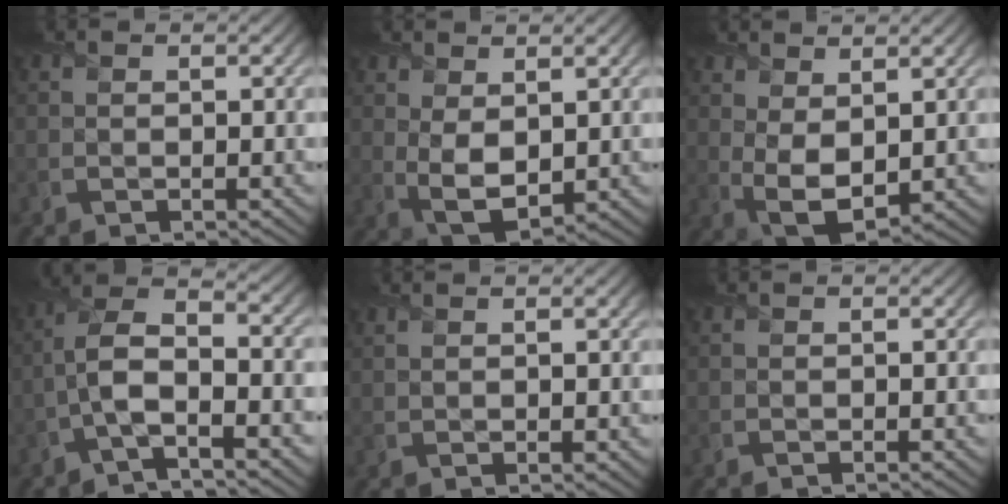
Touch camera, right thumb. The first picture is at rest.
{"total": 5.2, "force": [1.1, 2.9, 4.2], "torque": [-0.102, -0.004, 0.026]}
{"total": 6.2, "force": [1.6, 3.2, 5.0], "torque": [-0.116, -0.002, 0.035]}
{"total": 7.4, "force": [-2.8, 2.3, 6.5], "torque": [-0.130, 0.012, -0.071]}
{"total": 1.4, "force": [0.9, 0.2, 1.1], "torque": [-0.024, 0.003, 0.014]}
{"total": 0.0}